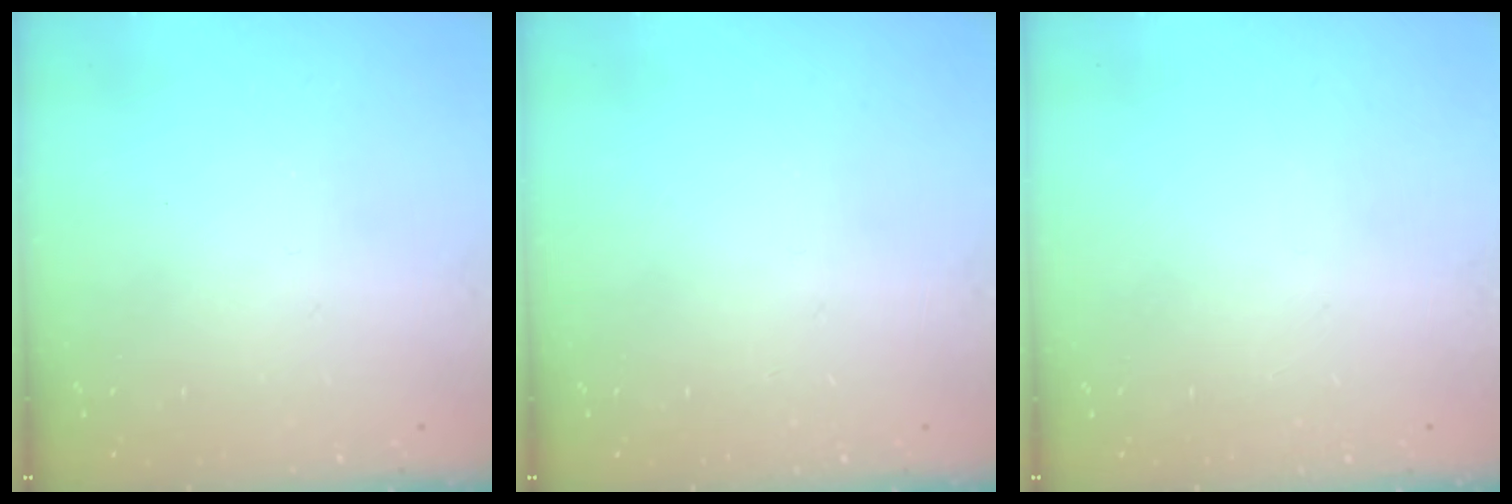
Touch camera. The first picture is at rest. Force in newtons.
{"total": 0.0}
{"total": 0.0}